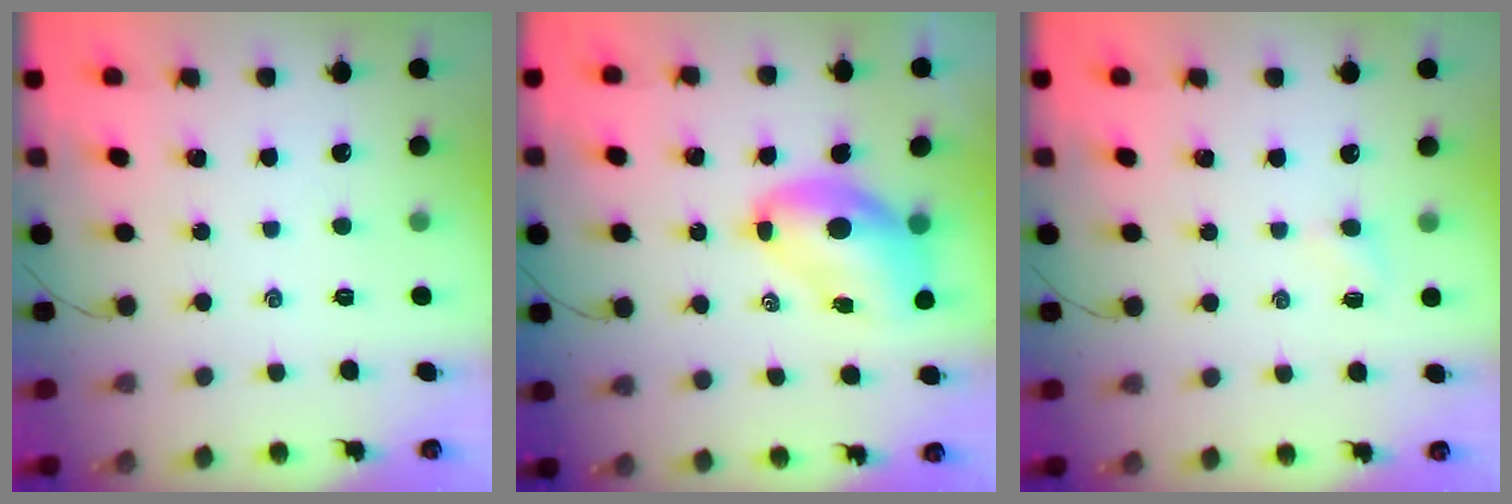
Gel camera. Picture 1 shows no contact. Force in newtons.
{"total": 8.9, "press": 8.5, "slide": 2.7}
{"total": 2.6, "press": 2.5, "slide": 0.9}